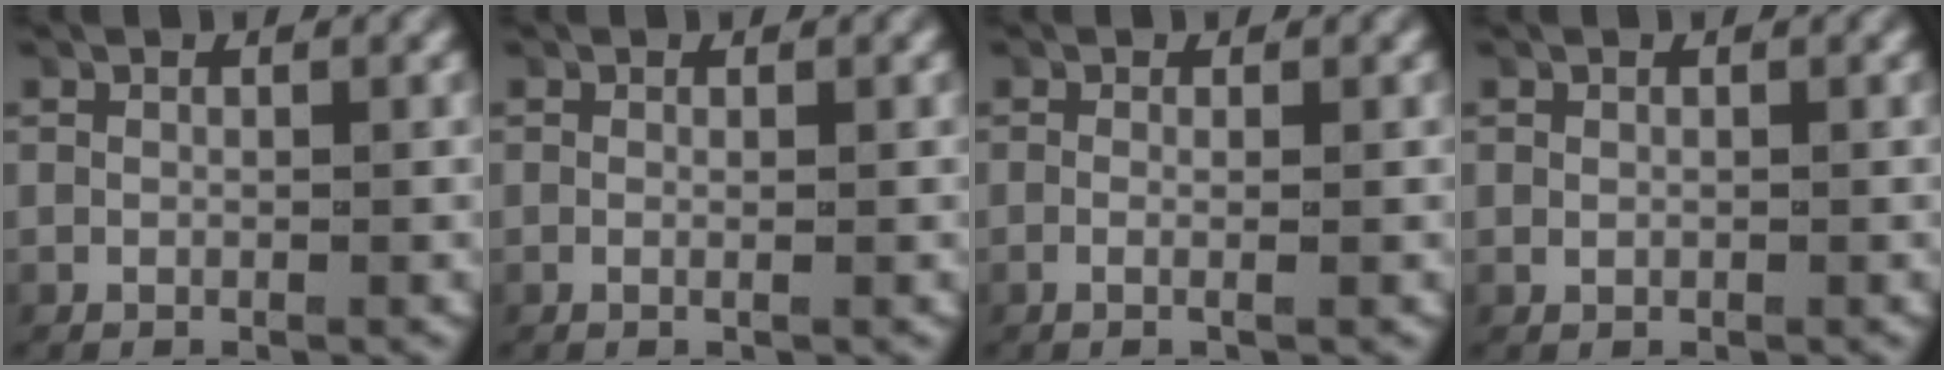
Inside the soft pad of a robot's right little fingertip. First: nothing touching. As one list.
[{"total": 0.5, "force": [-0.2, -0.2, 0.5], "torque": [-0.012, -0.005, -0.002]}, {"total": 1.1, "force": [-0.5, -0.3, 0.9], "torque": [-0.033, -0.008, -0.006]}, {"total": 0.0}]